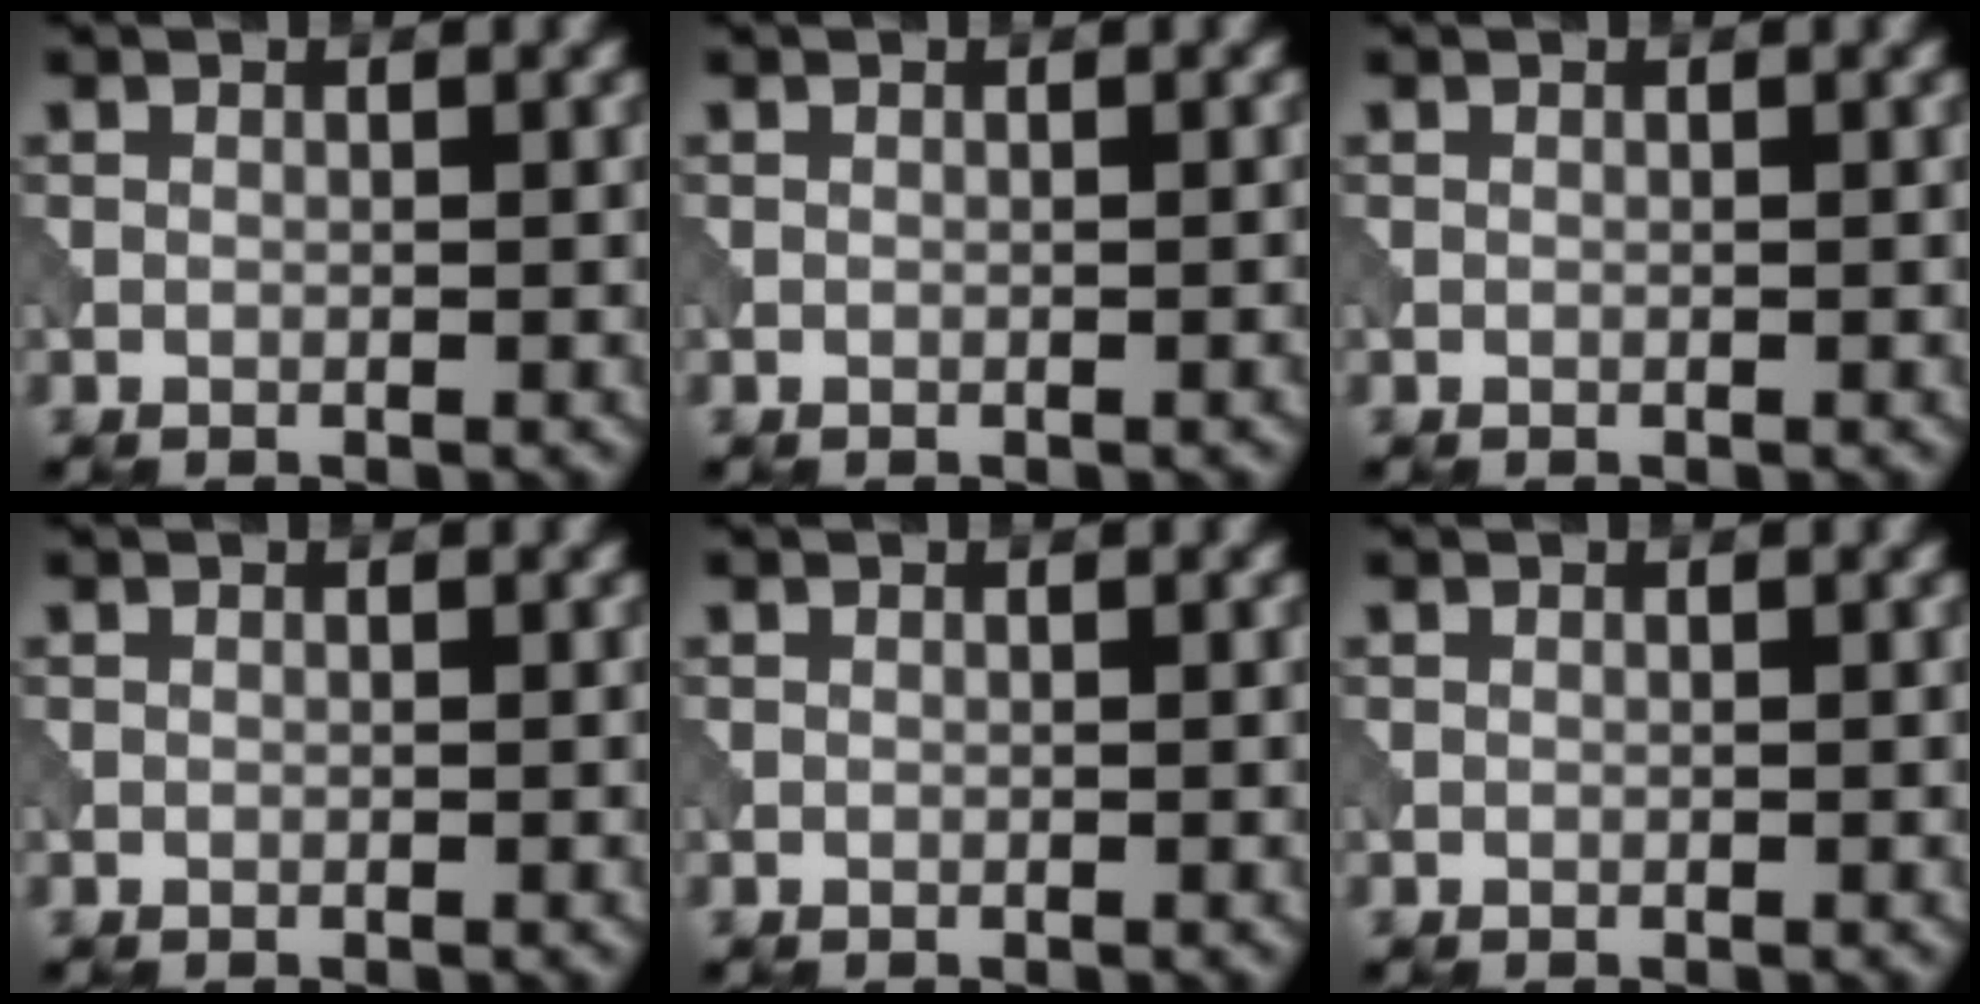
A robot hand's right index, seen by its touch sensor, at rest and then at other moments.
{"total": 0.0}
{"total": 0.0}
{"total": 0.0}
{"total": 0.0}
{"total": 0.0}